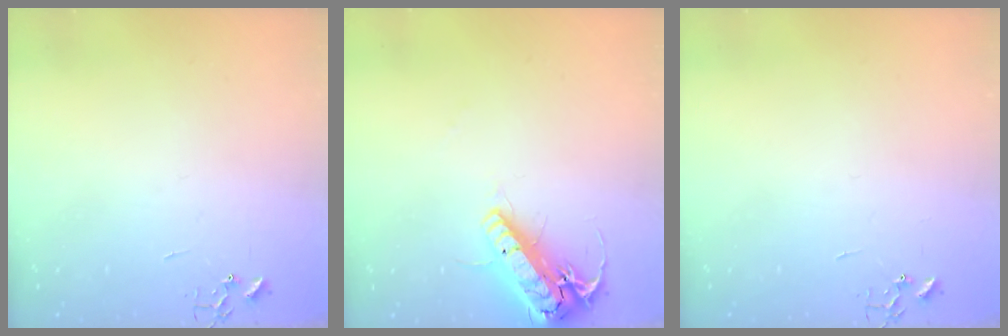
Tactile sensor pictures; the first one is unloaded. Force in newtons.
{"total": 19.5, "press": 19.2, "slide": 3.3}
{"total": 0.0}